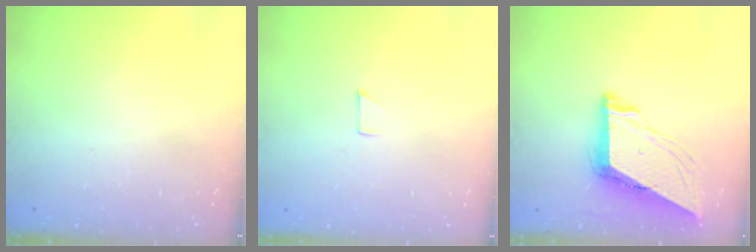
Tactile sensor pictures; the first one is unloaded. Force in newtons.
{"total": 3.2, "press": 3.2, "slide": 0.3}
{"total": 8.4, "press": 8.4, "slide": 0.6}